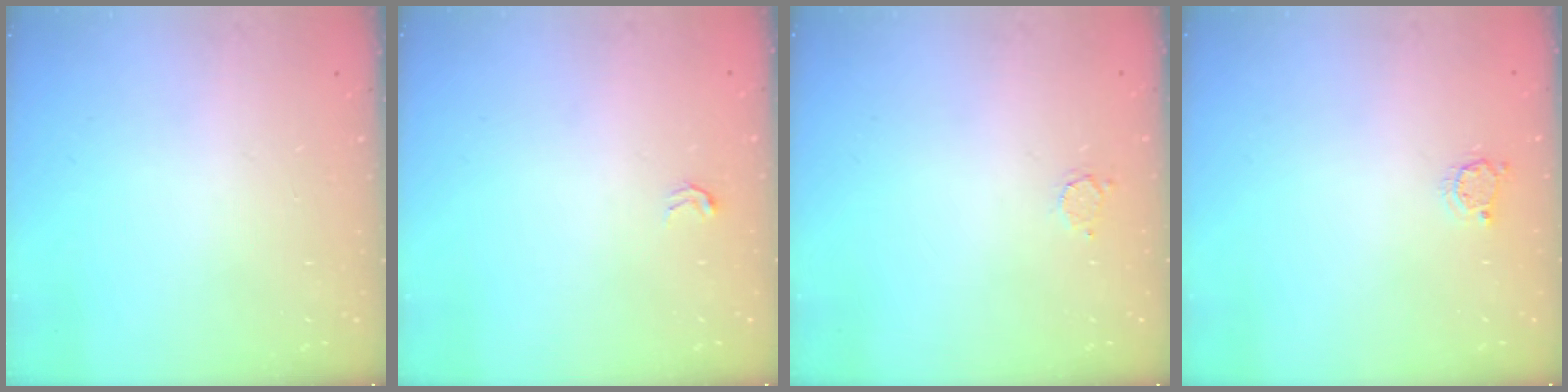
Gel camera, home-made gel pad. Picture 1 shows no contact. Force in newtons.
{"total": 2.5, "press": 2.5, "slide": 0.5}
{"total": 2.2, "press": 2.2, "slide": 0.2}
{"total": 3.1, "press": 3.0, "slide": 0.4}